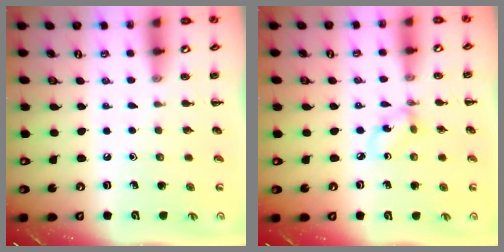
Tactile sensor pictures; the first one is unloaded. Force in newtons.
{"total": 2.9, "press": 2.8, "slide": 0.6}